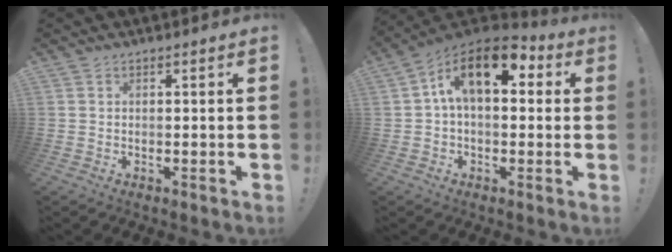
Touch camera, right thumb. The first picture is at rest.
{"total": 14.6, "force": [5.3, 7.5, 11.4], "torque": [-0.193, -0.010, 0.093]}